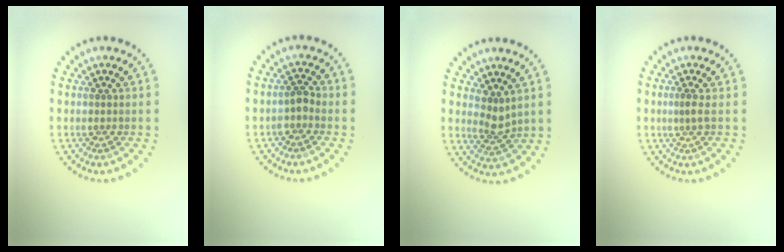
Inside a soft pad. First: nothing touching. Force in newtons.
{"total": 1.1, "press": 1.0, "slide": 0.5}
{"total": 1.9, "press": 1.4, "slide": 1.4}
{"total": 0.8, "press": 0.5, "slide": 0.6}